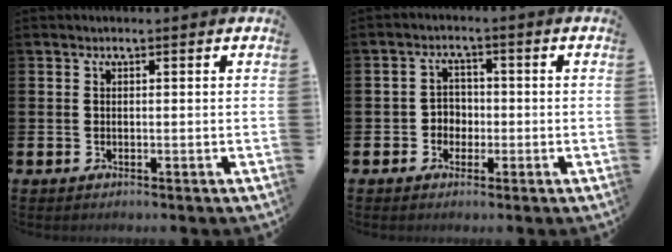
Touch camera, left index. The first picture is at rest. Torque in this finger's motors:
{"motor_torque": [-0.01, 0.19, 0.02, 0.00]}